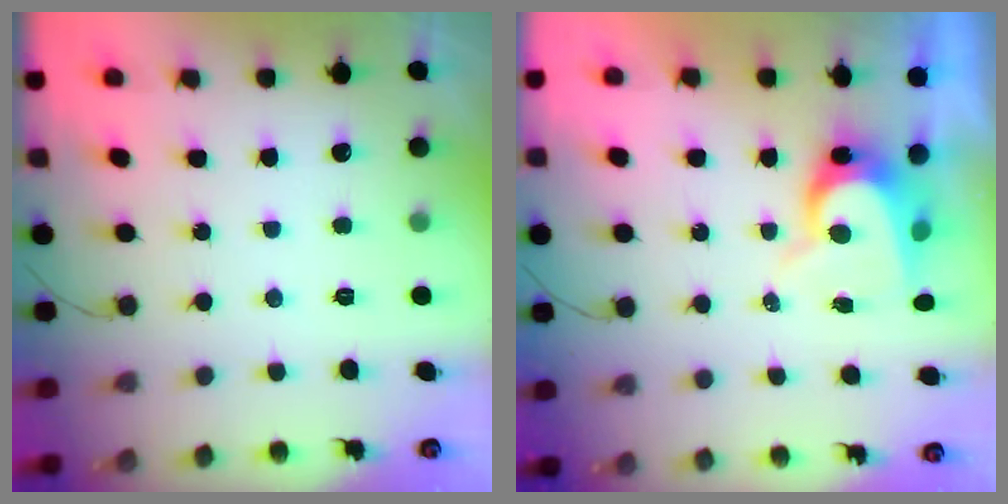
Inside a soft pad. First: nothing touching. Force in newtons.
{"total": 7.9, "press": 7.9, "slide": 0.4}